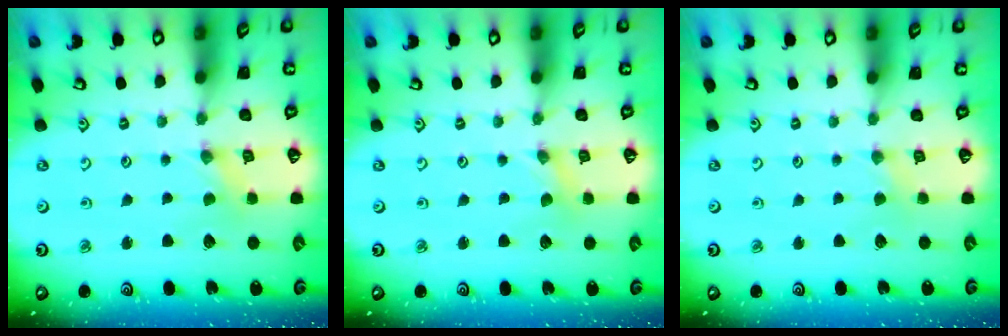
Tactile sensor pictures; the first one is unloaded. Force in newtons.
{"total": 0.0}
{"total": 1.4, "press": 1.4, "slide": 0.3}